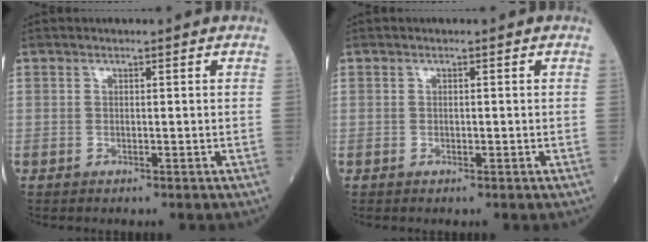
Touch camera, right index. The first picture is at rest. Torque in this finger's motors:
{"motor_torque": [-0.09, 0.04, -0.03, -0.01]}